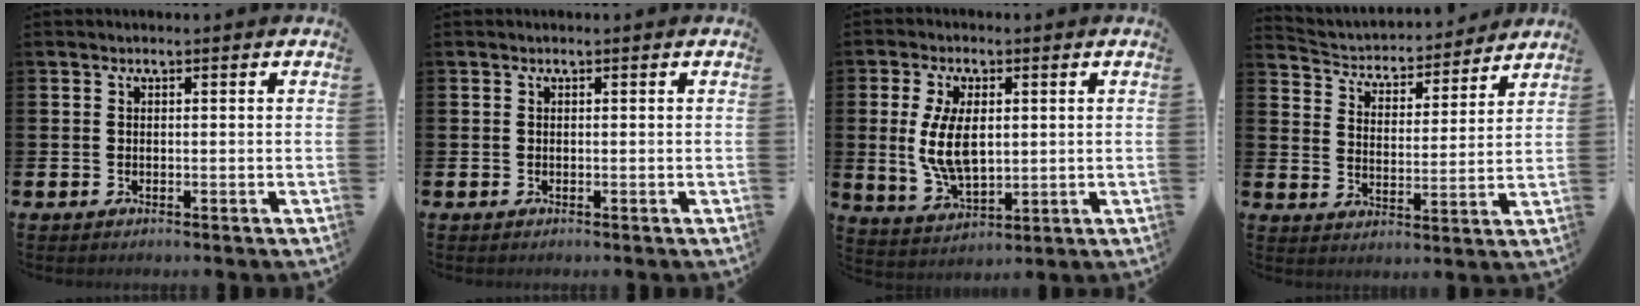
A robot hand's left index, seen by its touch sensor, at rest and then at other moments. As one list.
[{"total": 0.0}, {"total": 7.7, "force": [1.1, 4.0, 6.4], "torque": [-0.125, 0.001, 0.016]}, {"total": 3.9, "force": [3.7, 1.4, 0.2], "torque": [-0.036, -0.038, 0.056]}]